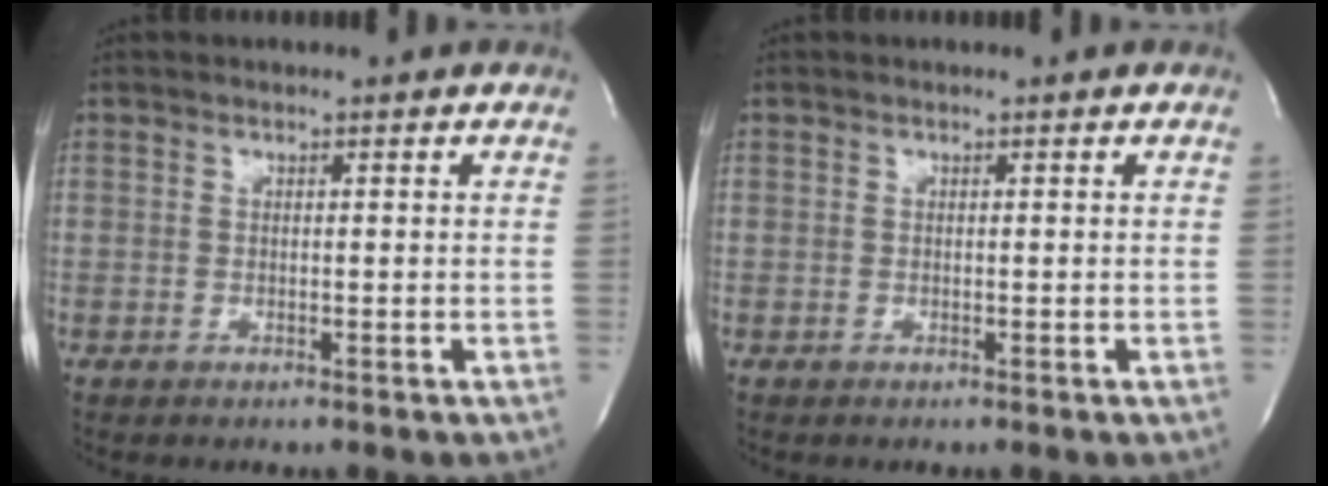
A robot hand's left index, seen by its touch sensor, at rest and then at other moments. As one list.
[{"total": 0.0}]